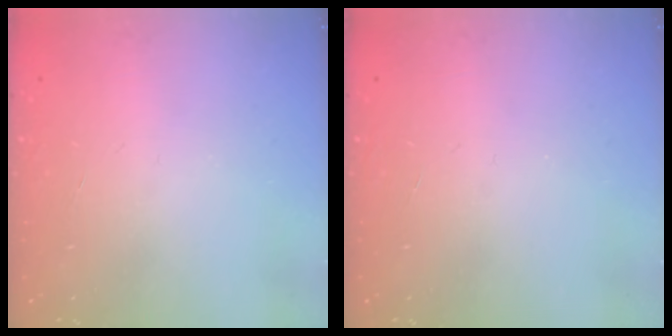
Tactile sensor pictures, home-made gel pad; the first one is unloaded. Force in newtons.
{"total": 0.0}